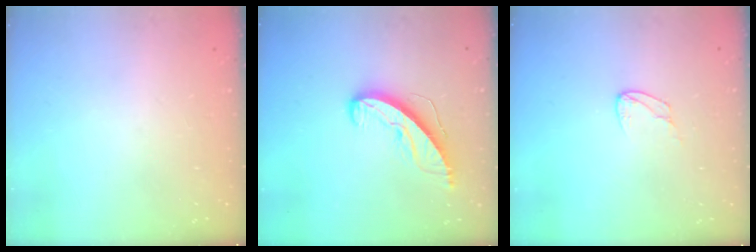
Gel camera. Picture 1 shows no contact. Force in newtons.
{"total": 8.8, "press": 8.7, "slide": 0.2}
{"total": 5.6, "press": 5.6, "slide": 0.5}